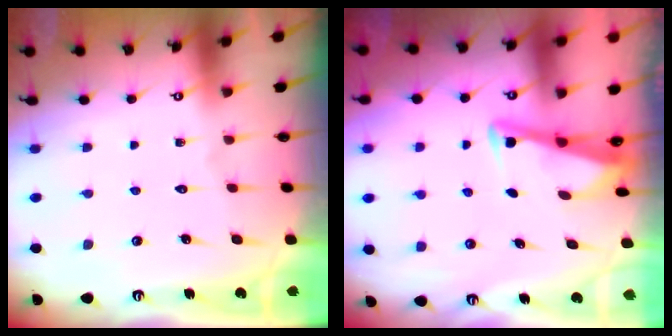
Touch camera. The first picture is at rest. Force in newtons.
{"total": 3.3, "press": 3.3, "slide": 0.3}